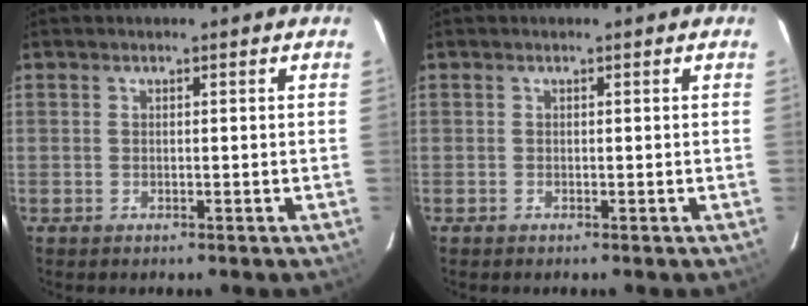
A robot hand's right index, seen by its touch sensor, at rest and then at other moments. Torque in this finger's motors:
{"motor_torque": [0.21, 0.11, 0.02, 0.01]}